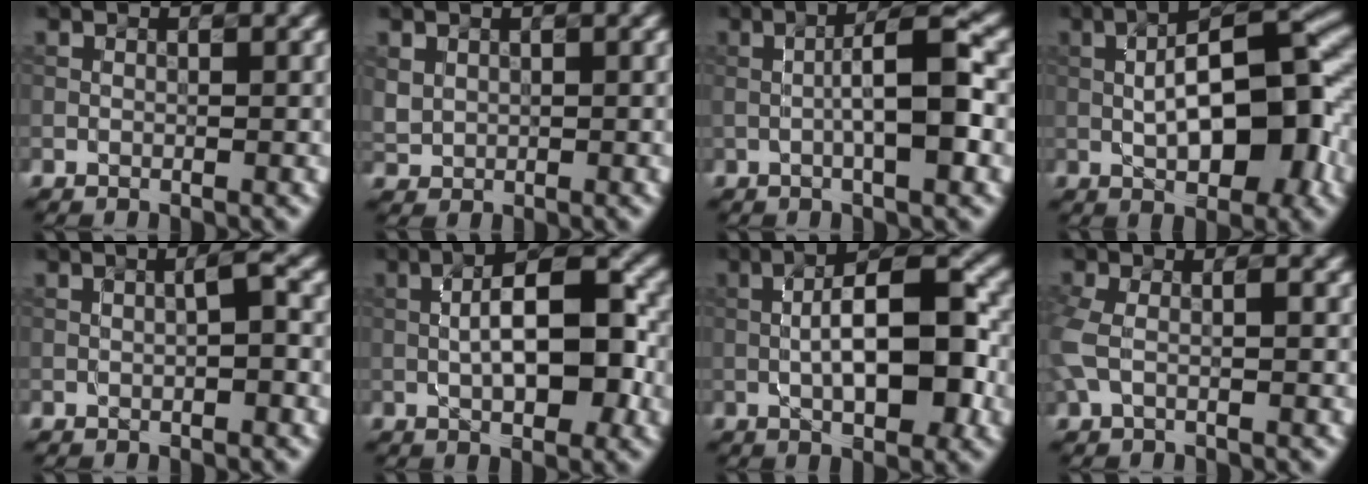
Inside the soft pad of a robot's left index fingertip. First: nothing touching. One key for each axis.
{"total": 1.4, "fx": 0.6, "fy": 1.2, "fz": 0.4, "tx": -0.011, "ty": -0.002, "tz": 0.018}
{"total": 6.1, "fx": -0.2, "fy": 1.2, "fz": 6.0, "tx": -0.093, "ty": 0.011, "tz": -0.006}
{"total": 11.2, "fx": 0.0, "fy": 4.1, "fz": 10.4, "tx": -0.152, "ty": 0.020, "tz": -0.004}
{"total": 1.9, "fx": 0.0, "fy": 0.3, "fz": 1.8, "tx": -0.026, "ty": 0.004, "tz": 0.003}
{"total": 8.1, "fx": -0.2, "fy": 3.1, "fz": 7.5, "tx": -0.108, "ty": 0.015, "tz": -0.007}
{"total": 9.1, "fx": -0.7, "fy": 3.2, "fz": 8.5, "tx": -0.123, "ty": 0.016, "tz": -0.014}
{"total": 2.9, "fx": -0.2, "fy": 1.5, "fz": 2.5, "tx": -0.070, "ty": 0.000, "tz": -0.009}